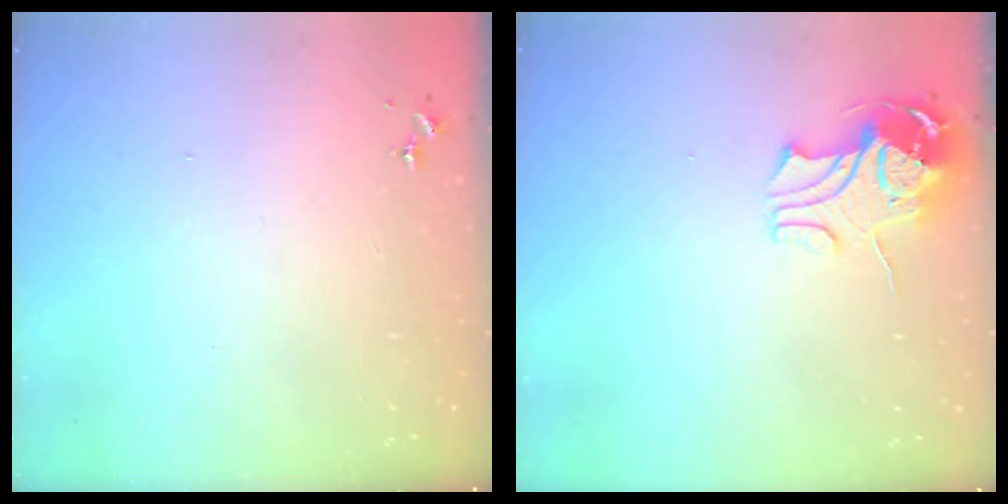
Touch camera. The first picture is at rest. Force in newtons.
{"total": 9.4, "press": 9.3, "slide": 1.4}